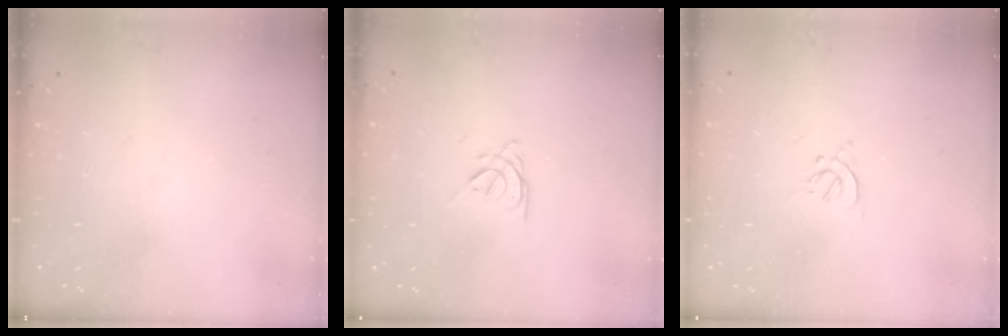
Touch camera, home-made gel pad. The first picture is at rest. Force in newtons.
{"total": 3.3, "press": 3.3, "slide": 0.5}
{"total": 1.7, "press": 1.7, "slide": 0.5}